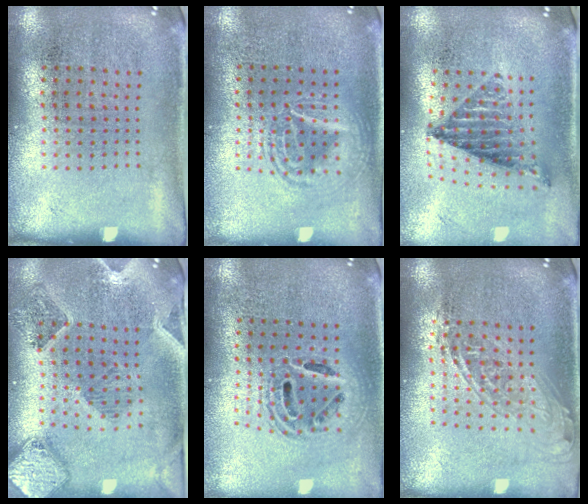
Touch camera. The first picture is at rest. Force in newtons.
{"total": 2.7, "press": 2.7, "slide": 0.3}
{"total": 1.0, "press": 0.9, "slide": 0.4}
{"total": 1.6, "press": 1.6, "slide": 0.4}
{"total": 1.8, "press": 1.5, "slide": 1.0}
{"total": 1.7, "press": 1.3, "slide": 1.0}